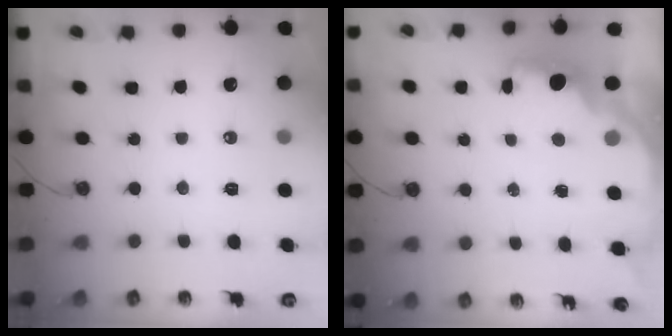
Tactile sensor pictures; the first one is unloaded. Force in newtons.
{"total": 2.1, "press": 2.0, "slide": 0.5}